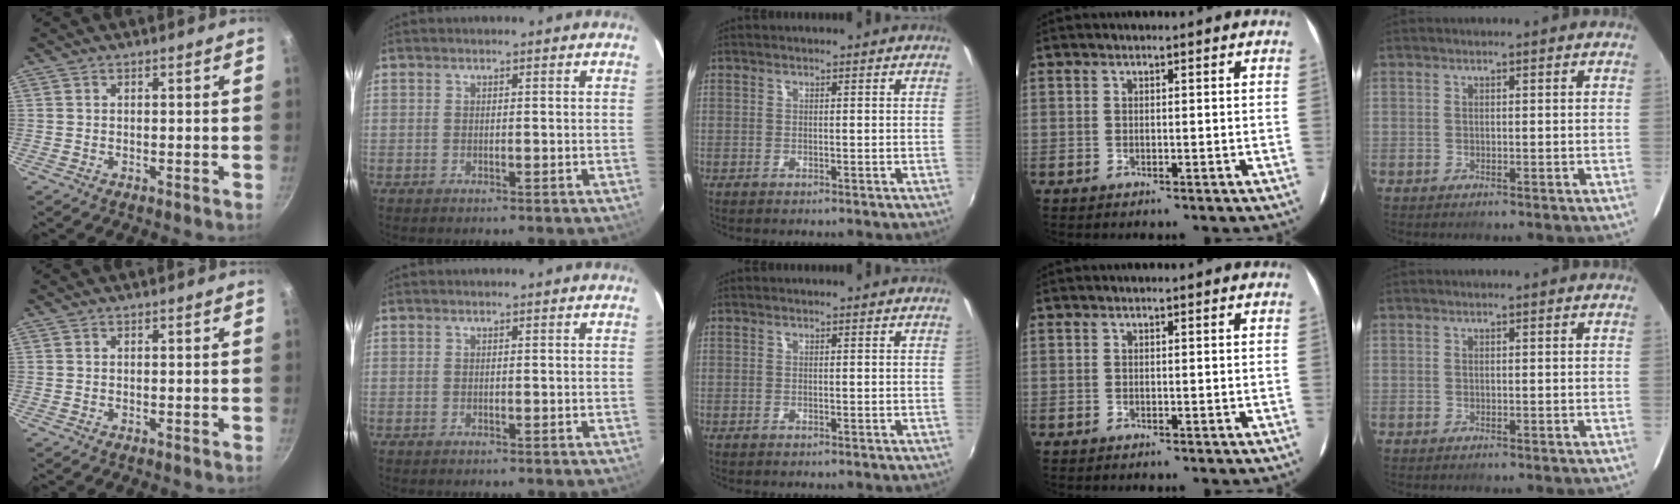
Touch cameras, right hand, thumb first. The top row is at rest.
{}